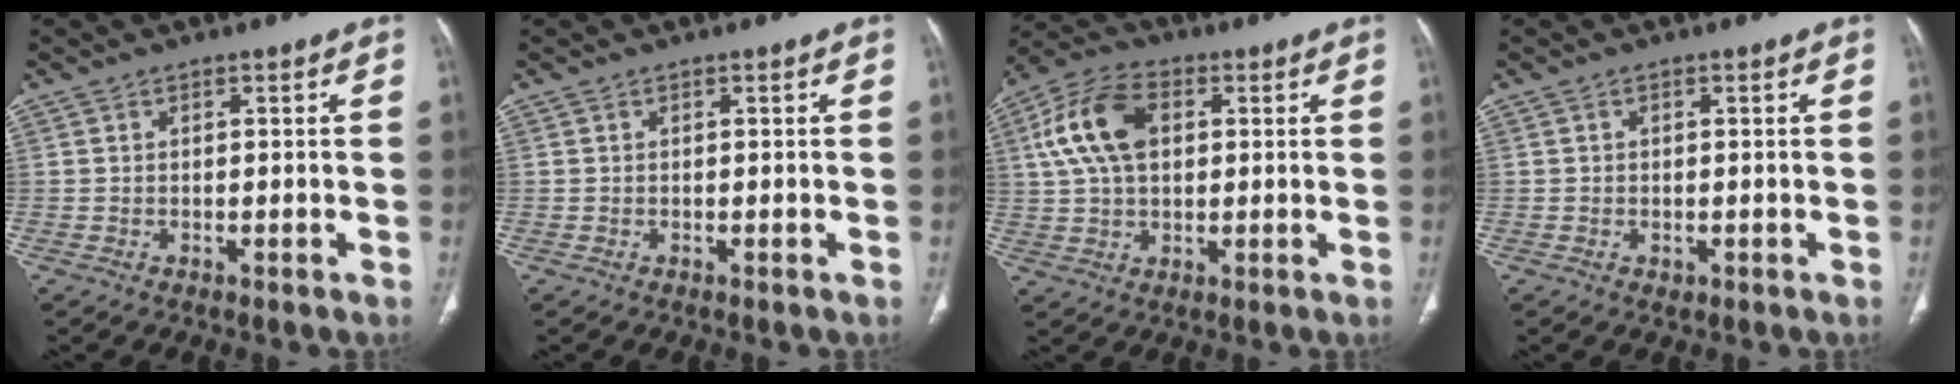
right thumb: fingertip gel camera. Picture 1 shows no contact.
{"total": 0.0}
{"total": 12.8, "force": [2.9, 8.0, 9.6], "torque": [-0.185, 0.019, 0.049]}
{"total": 0.8, "force": [0.0, 0.7, 0.3], "torque": [-0.006, -0.001, 0.003]}